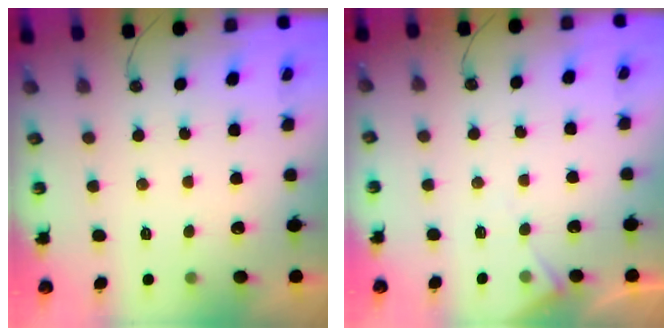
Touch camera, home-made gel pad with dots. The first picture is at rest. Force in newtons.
{"total": 6.0, "press": 6.0, "slide": 0.9}